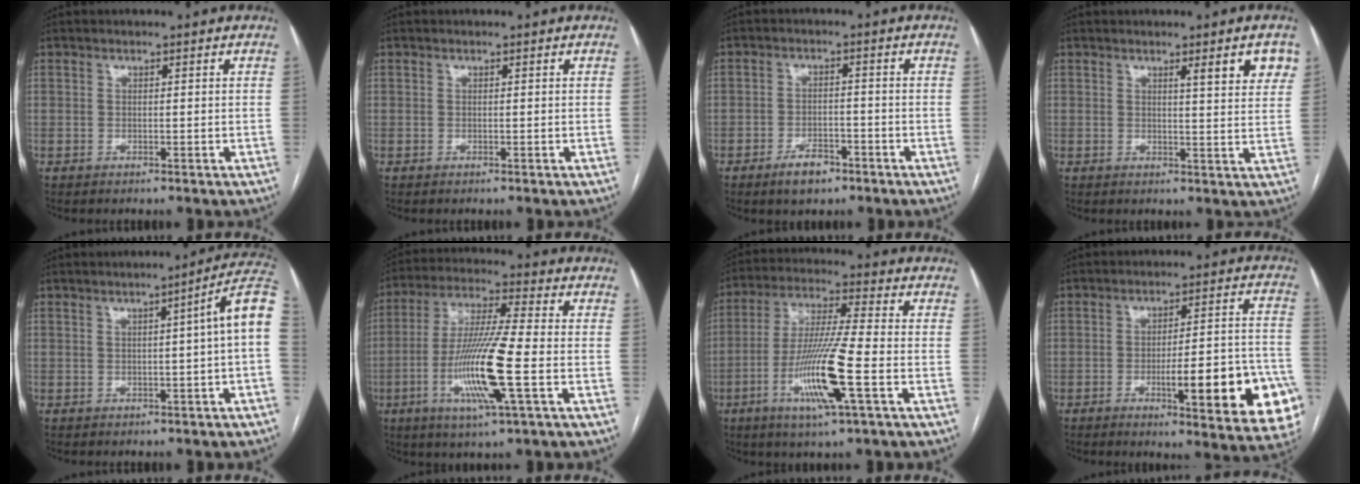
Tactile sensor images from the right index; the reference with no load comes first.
{"total": 0.0}
{"total": 4.6, "force": [-3.1, 2.1, 2.7], "torque": [-0.046, 0.003, -0.047]}
{"total": 5.4, "force": [2.9, 0.5, 4.6], "torque": [-0.049, -0.008, 0.031]}
{"total": 6.6, "force": [0.0, -0.8, 6.5], "torque": [-0.070, 0.016, -0.004]}
{"total": 13.9, "force": [-3.7, 0.1, 13.4], "torque": [-0.271, -0.013, -0.075]}
{"total": 13.0, "force": [-4.4, -0.1, 12.2], "torque": [-0.244, -0.014, -0.087]}
{"total": 17.7, "force": [-6.2, 2.9, 16.4], "torque": [-0.139, 0.020, -0.068]}